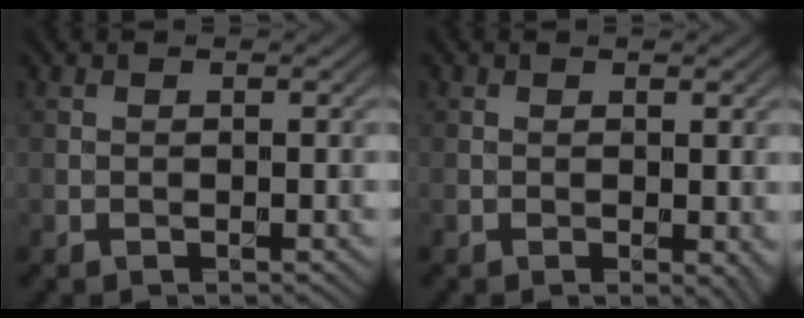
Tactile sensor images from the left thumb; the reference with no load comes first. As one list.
[{"total": 1.8, "force": [-0.2, 1.0, 1.5], "torque": [-0.016, -0.007, 0.001]}]